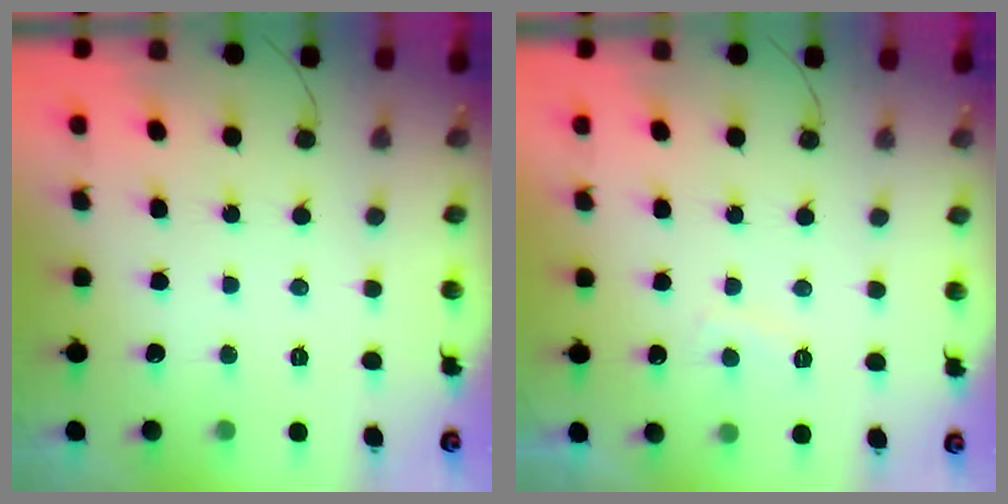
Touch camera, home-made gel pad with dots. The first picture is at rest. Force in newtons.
{"total": 2.1, "press": 2.0, "slide": 0.7}